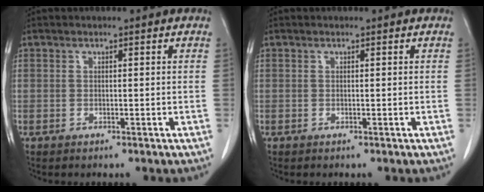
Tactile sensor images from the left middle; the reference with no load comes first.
{"total": 0.0}